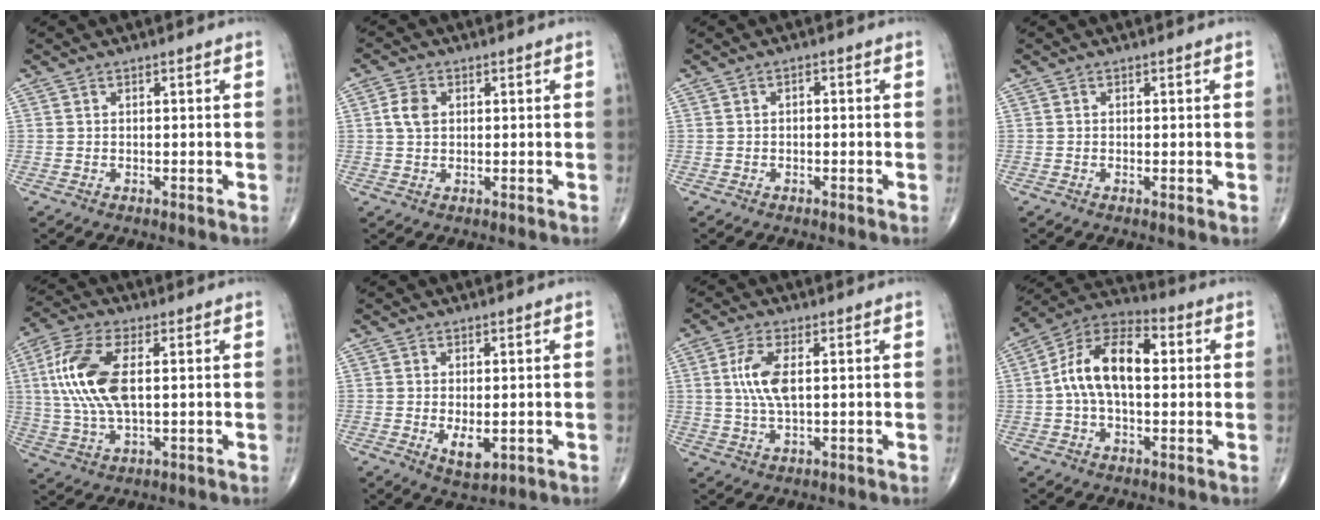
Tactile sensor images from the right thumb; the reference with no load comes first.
{"total": 3.6, "force": [0.7, 2.5, 2.5], "torque": [-0.049, 0.003, 0.011]}
{"total": 0.8, "force": [-0.2, 0.5, 0.5], "torque": [-0.001, 0.004, -0.008]}
{"total": 0.6, "force": [-0.1, 0.1, 0.6], "torque": [-0.012, -0.003, -0.004]}
{"total": 13.8, "force": [2.1, 6.3, 12.1], "torque": [-0.274, 0.005, 0.042]}
{"total": 4.6, "force": [-0.8, 2.3, 3.9], "torque": [-0.057, -0.011, -0.006]}
{"total": 6.8, "force": [1.2, 2.6, 6.2], "torque": [-0.143, -0.001, 0.026]}
{"total": 14.0, "force": [1.3, 7.6, 11.7], "torque": [-0.204, 0.037, 0.011]}